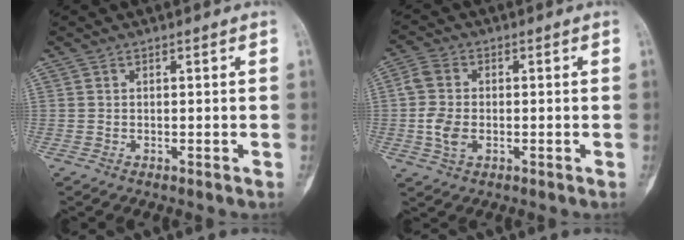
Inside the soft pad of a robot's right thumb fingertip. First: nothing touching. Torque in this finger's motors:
{"motor_torque": [0.93, 0.81, 0.99, -0.45, 0.01]}